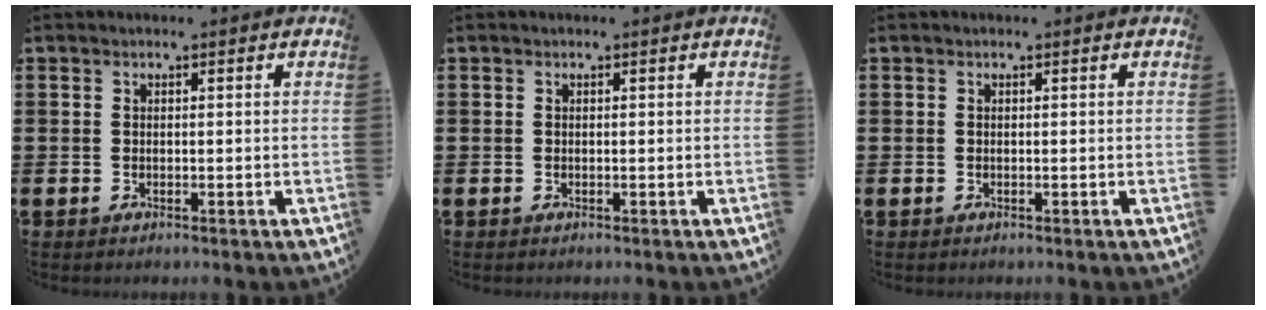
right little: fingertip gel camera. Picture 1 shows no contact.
{"total": 0.0}
{"total": 0.0}